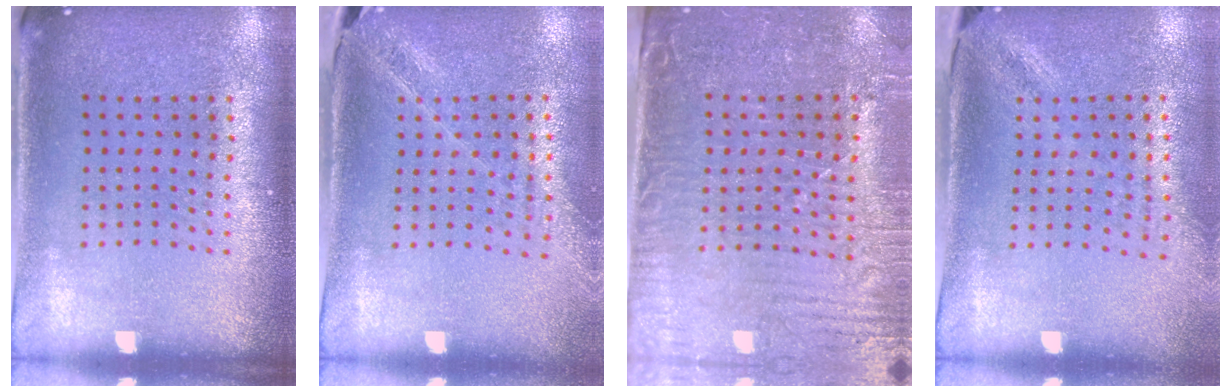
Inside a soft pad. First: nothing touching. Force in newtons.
{"total": 1.5, "press": 1.4, "slide": 0.4}
{"total": 3.5, "press": 3.3, "slide": 1.3}
{"total": 1.8, "press": 1.4, "slide": 1.2}